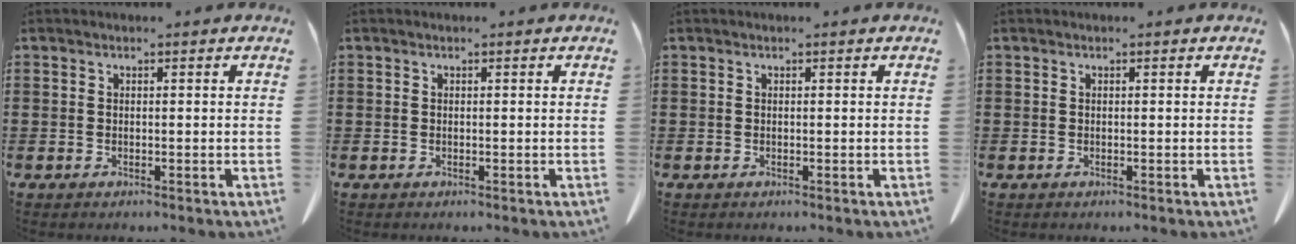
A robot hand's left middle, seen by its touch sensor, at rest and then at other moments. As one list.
[{"total": 0.0}, {"total": 0.0}, {"total": 0.0}]